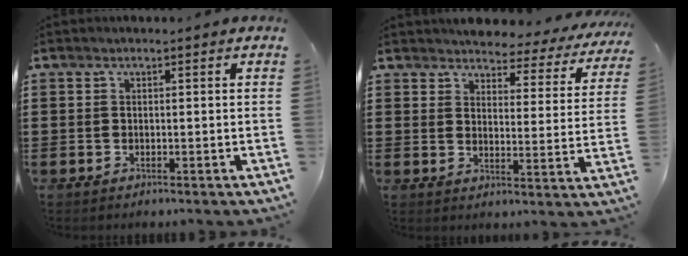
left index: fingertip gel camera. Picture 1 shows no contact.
{"total": 3.8, "force": [3.8, 0.4, 0.4], "torque": [-0.024, -0.033, 0.060]}